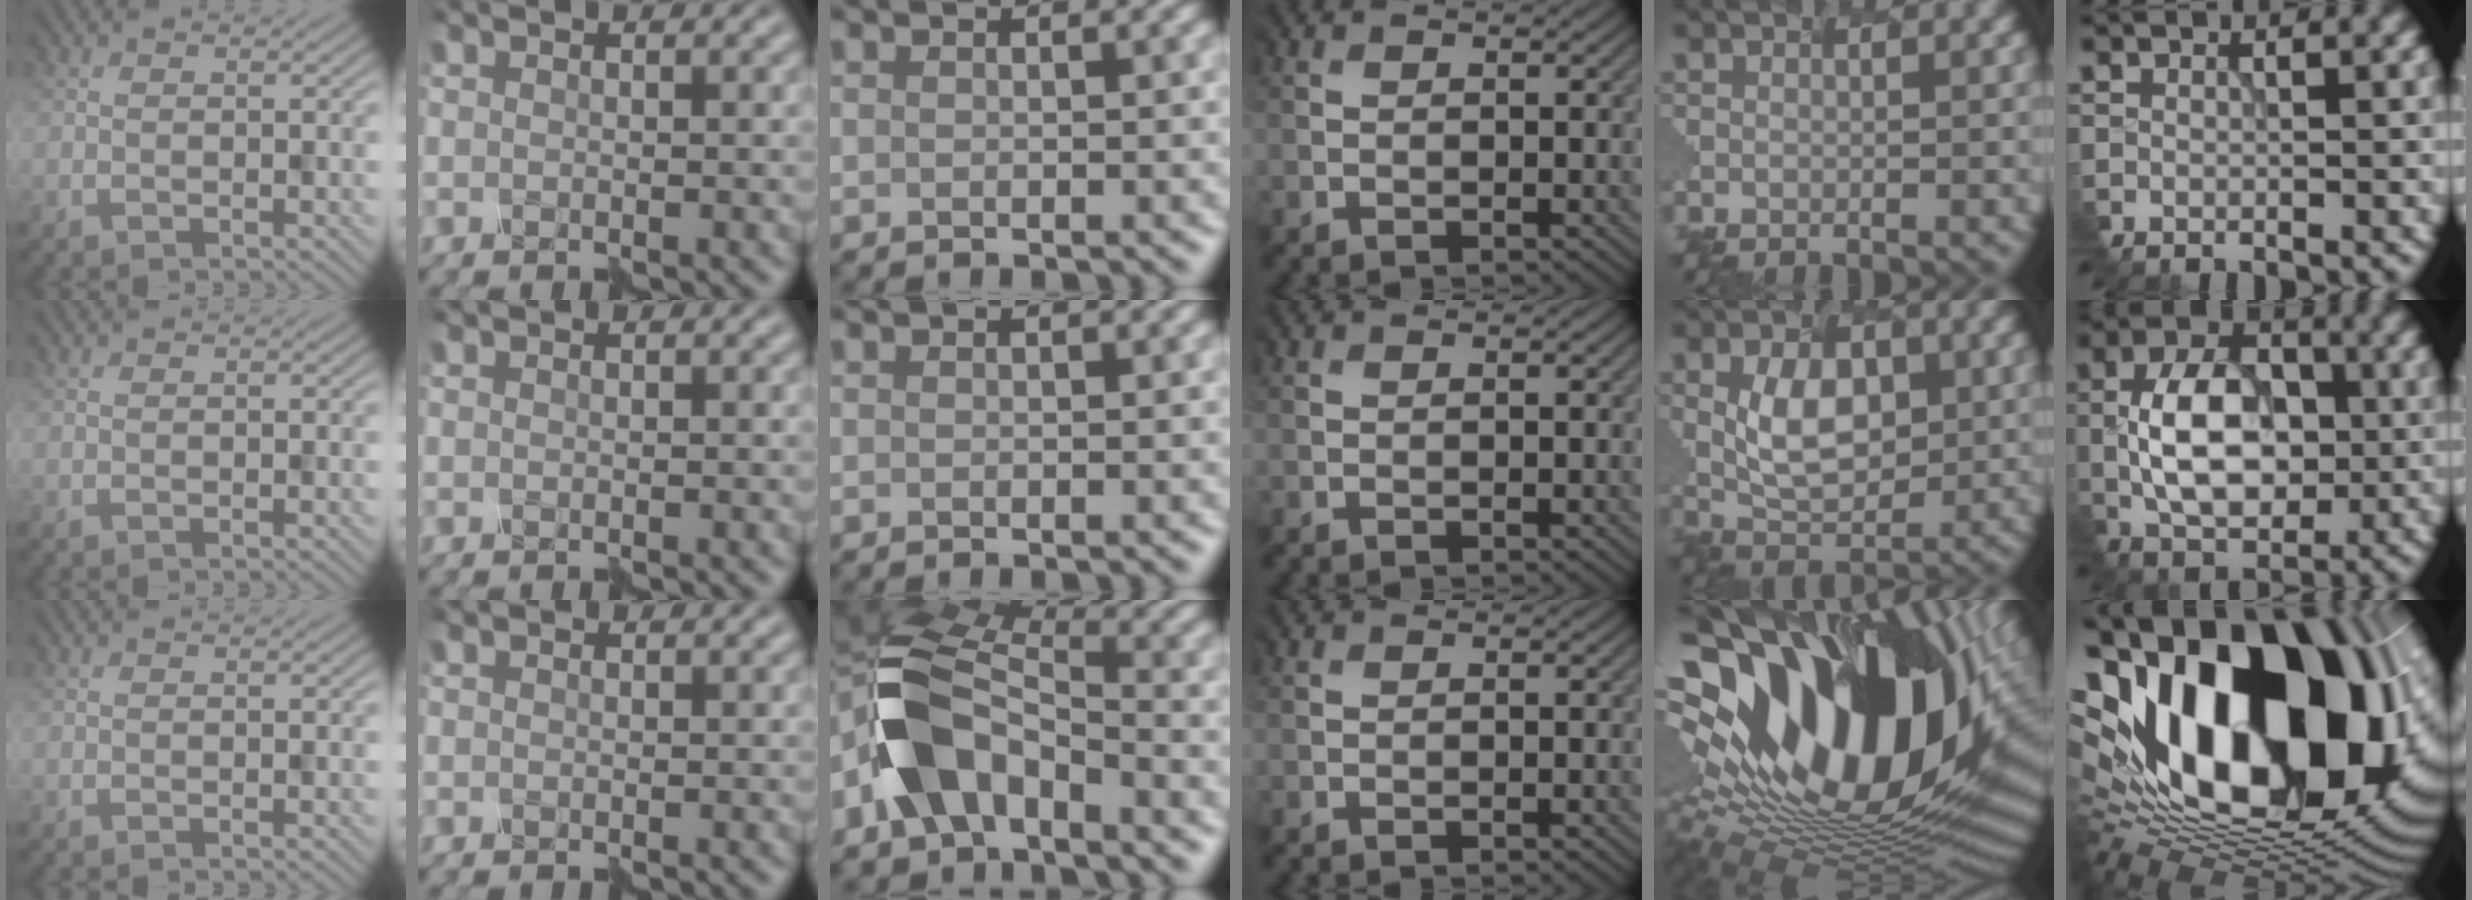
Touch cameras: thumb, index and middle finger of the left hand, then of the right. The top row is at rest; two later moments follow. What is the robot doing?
{"motion": "assemble", "object": "hinged jar"}